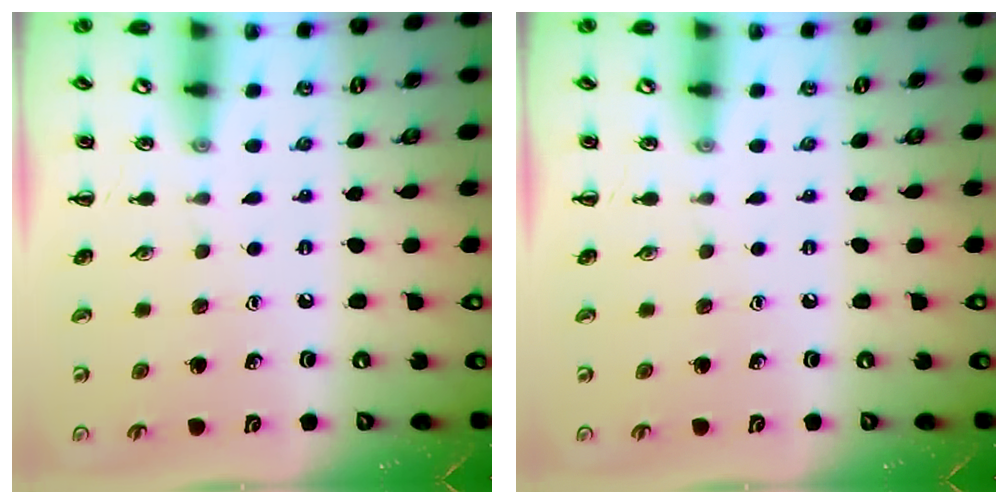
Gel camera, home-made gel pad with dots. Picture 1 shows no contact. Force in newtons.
{"total": 0.0}